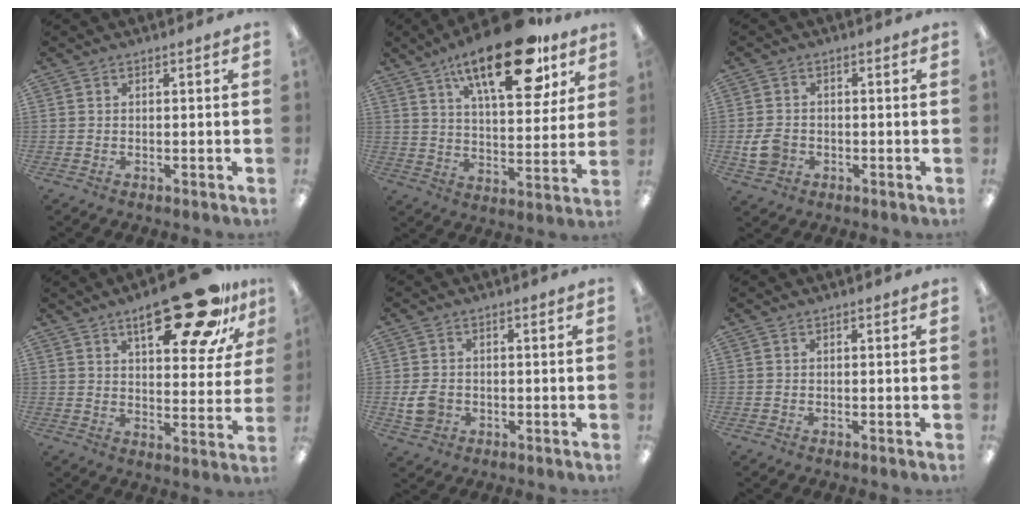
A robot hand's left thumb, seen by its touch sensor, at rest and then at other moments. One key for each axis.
{"total": 22.3, "fx": 13.7, "fy": 8.5, "fz": 15.5, "tx": -0.233, "ty": -0.067, "tz": 0.219}
{"total": 5.5, "fx": -1.3, "fy": 4.5, "fz": 2.8, "tx": -0.043, "ty": 0.003, "tz": -0.024}
{"total": 20.7, "fx": 12.8, "fy": 7.6, "fz": 14.3, "tx": -0.189, "ty": -0.068, "tz": 0.199}
{"total": 5.2, "fx": -0.8, "fy": 4.4, "fz": 2.8, "tx": -0.043, "ty": -0.001, "tz": -0.015}
{"total": 0.0}